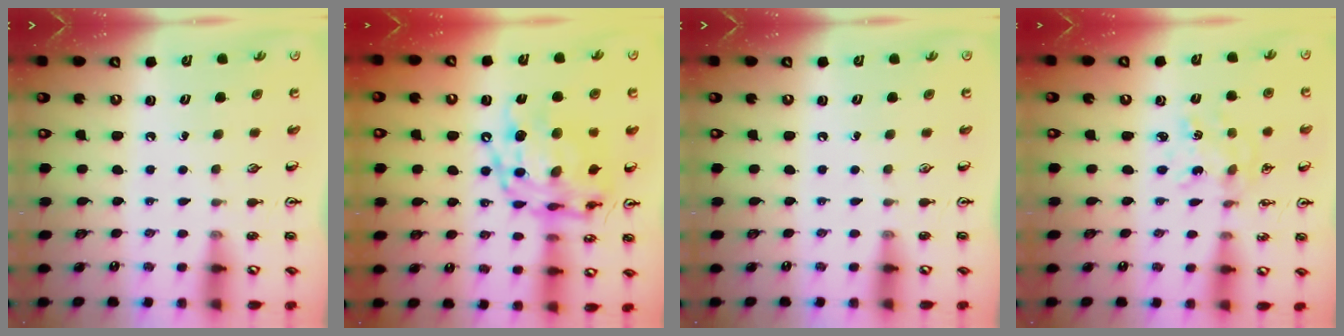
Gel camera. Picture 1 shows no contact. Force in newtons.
{"total": 16.6, "press": 16.5, "slide": 1.5}
{"total": 0.0}
{"total": 2.1, "press": 2.1, "slide": 0.1}